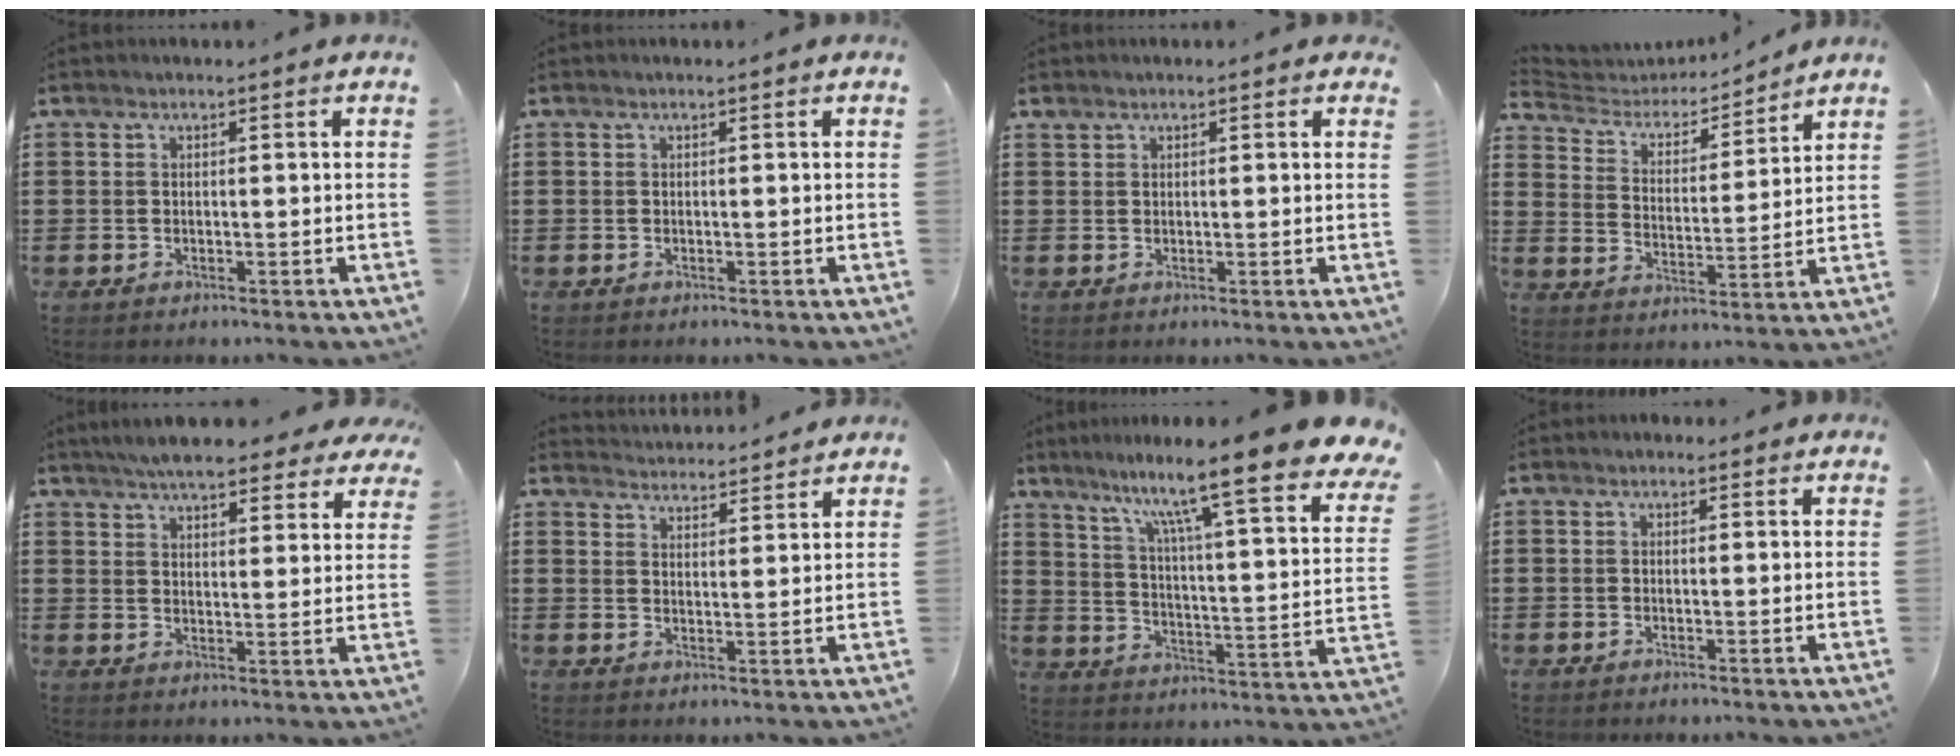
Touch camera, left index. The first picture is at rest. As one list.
[{"total": 0.0}, {"total": 1.3, "force": [0.9, 0.8, 0.4], "torque": [-0.009, 0.006, 0.018]}, {"total": 3.9, "force": [3.6, 1.2, 0.6], "torque": [-0.038, -0.029, 0.055]}, {"total": 6.1, "force": [5.6, 0.7, 2.3], "torque": [-0.057, -0.017, 0.101]}, {"total": 3.6, "force": [3.6, -0.2, -0.3], "torque": [-0.006, -0.019, 0.065]}, {"total": 12.4, "force": [9.9, -0.1, 7.4], "torque": [-0.147, -0.086, 0.153]}, {"total": 1.0, "force": [0.2, 1.0, 0.3], "torque": [-0.008, 0.006, 0.004]}]